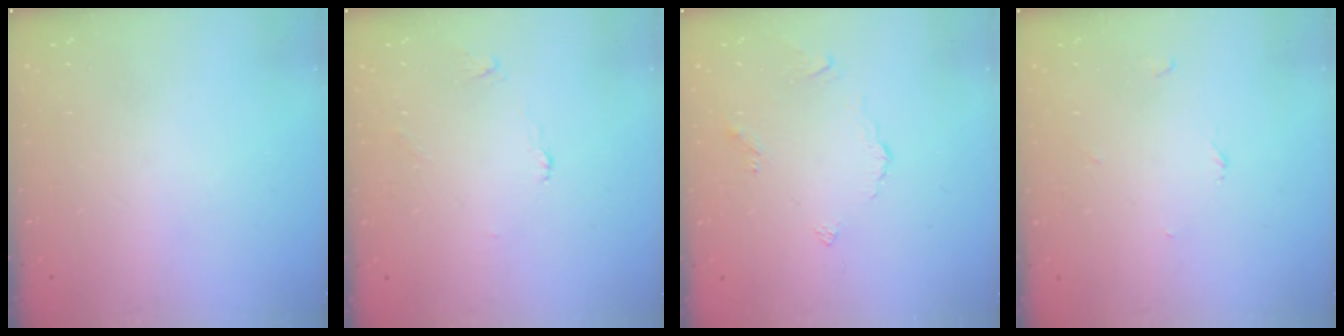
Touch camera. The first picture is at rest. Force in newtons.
{"total": 1.9, "press": 1.8, "slide": 0.3}
{"total": 2.6, "press": 2.6, "slide": 0.5}
{"total": 2.5, "press": 2.5, "slide": 0.3}